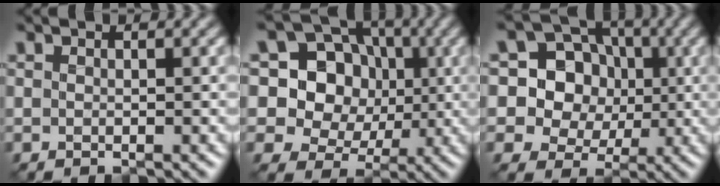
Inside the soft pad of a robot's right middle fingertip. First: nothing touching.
{"total": 11.0, "force": [1.6, 9.6, 5.2], "torque": [-0.112, 0.035, 0.006]}
{"total": 10.0, "force": [1.7, 9.0, 3.9], "torque": [-0.093, 0.033, 0.021]}